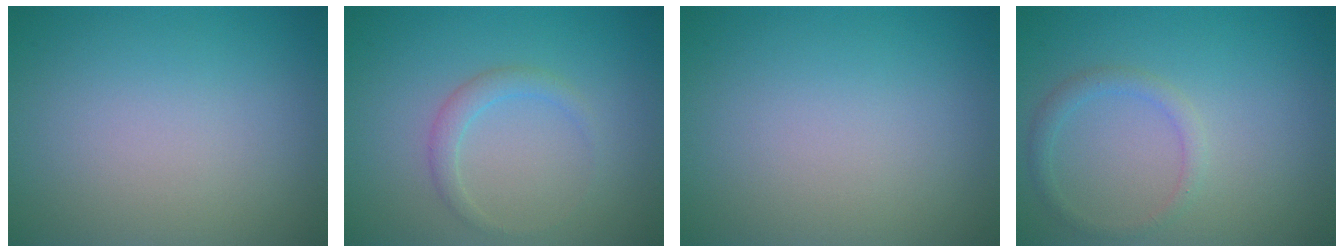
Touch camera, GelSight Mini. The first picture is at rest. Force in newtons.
{"total": 1.5, "press": 1.5, "slide": 0.1}
{"total": 0.0}
{"total": 1.5, "press": 1.5, "slide": 0.1}